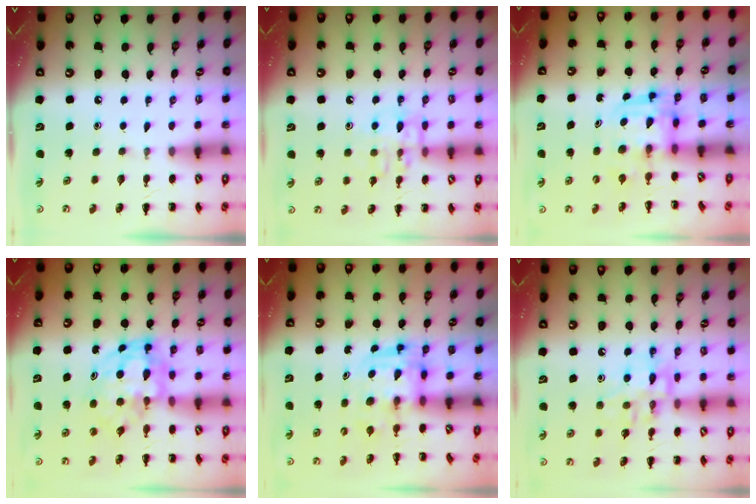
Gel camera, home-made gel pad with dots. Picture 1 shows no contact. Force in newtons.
{"total": 10.9, "press": 10.9, "slide": 0.8}
{"total": 3.0, "press": 3.0, "slide": 0.3}
{"total": 5.0, "press": 4.9, "slide": 1.2}
{"total": 3.0, "press": 3.0, "slide": 0.3}
{"total": 11.8, "press": 11.8, "slide": 1.2}